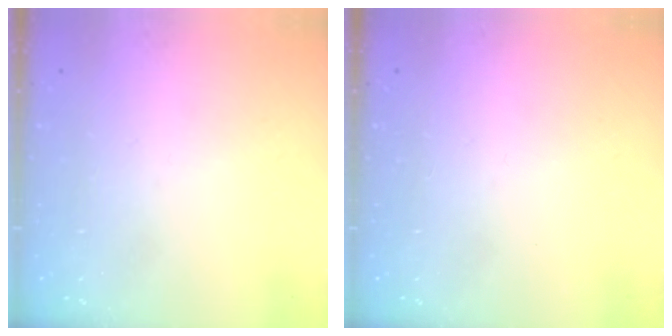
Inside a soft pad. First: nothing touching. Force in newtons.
{"total": 0.0}